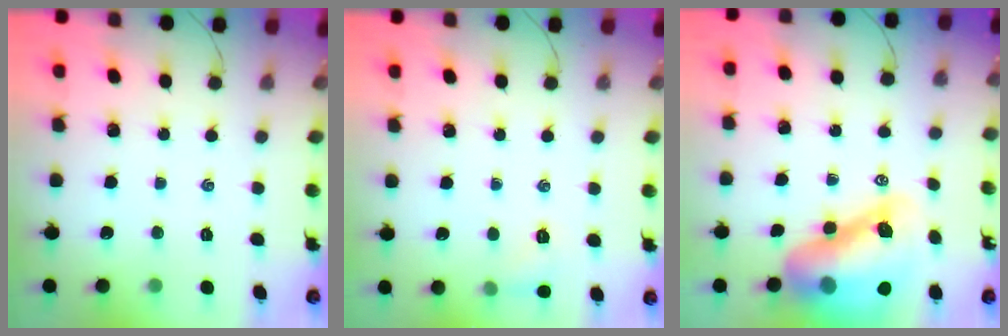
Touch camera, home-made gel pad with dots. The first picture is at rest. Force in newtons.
{"total": 6.2, "press": 5.9, "slide": 1.9}
{"total": 18.1, "press": 17.4, "slide": 5.1}